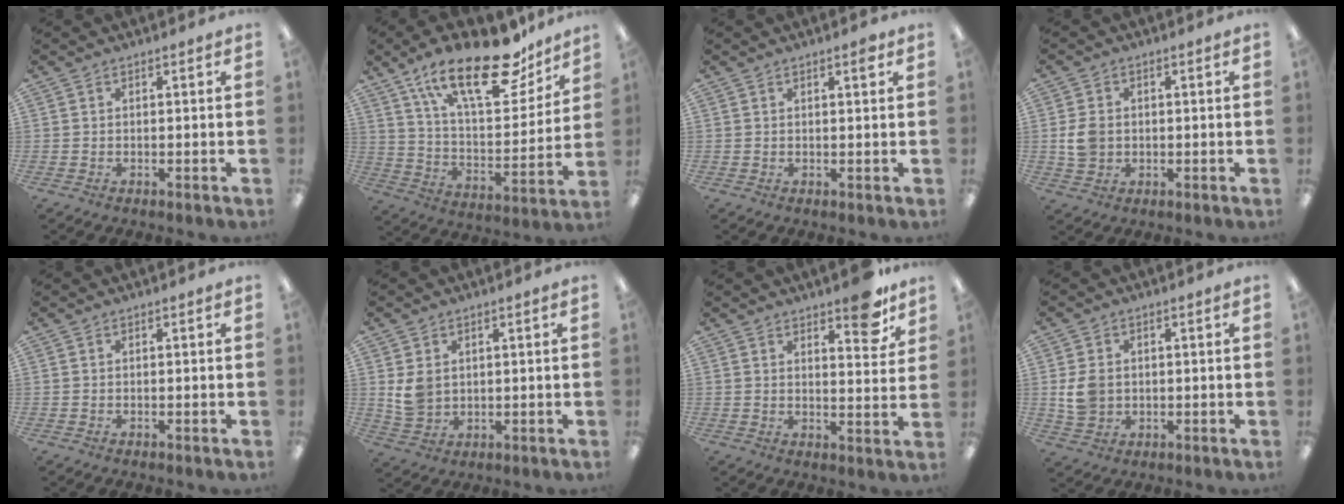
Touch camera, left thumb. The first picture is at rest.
{"total": 24.8, "force": [16.2, 9.9, 16.0], "torque": [-0.250, -0.093, 0.275]}
{"total": 1.9, "force": [1.2, 0.4, 1.4], "torque": [-0.014, -0.005, 0.017]}
{"total": 5.3, "force": [0.0, 4.4, 3.0], "torque": [-0.054, 0.006, 0.001]}
{"total": 0.0}
{"total": 5.0, "force": [1.6, 4.0, 2.5], "torque": [-0.044, 0.004, 0.035]}
{"total": 9.4, "force": [7.0, 3.3, 5.4], "torque": [-0.049, -0.046, 0.113]}
{"total": 6.2, "force": [0.3, 5.1, 3.5], "torque": [-0.072, 0.005, 0.007]}